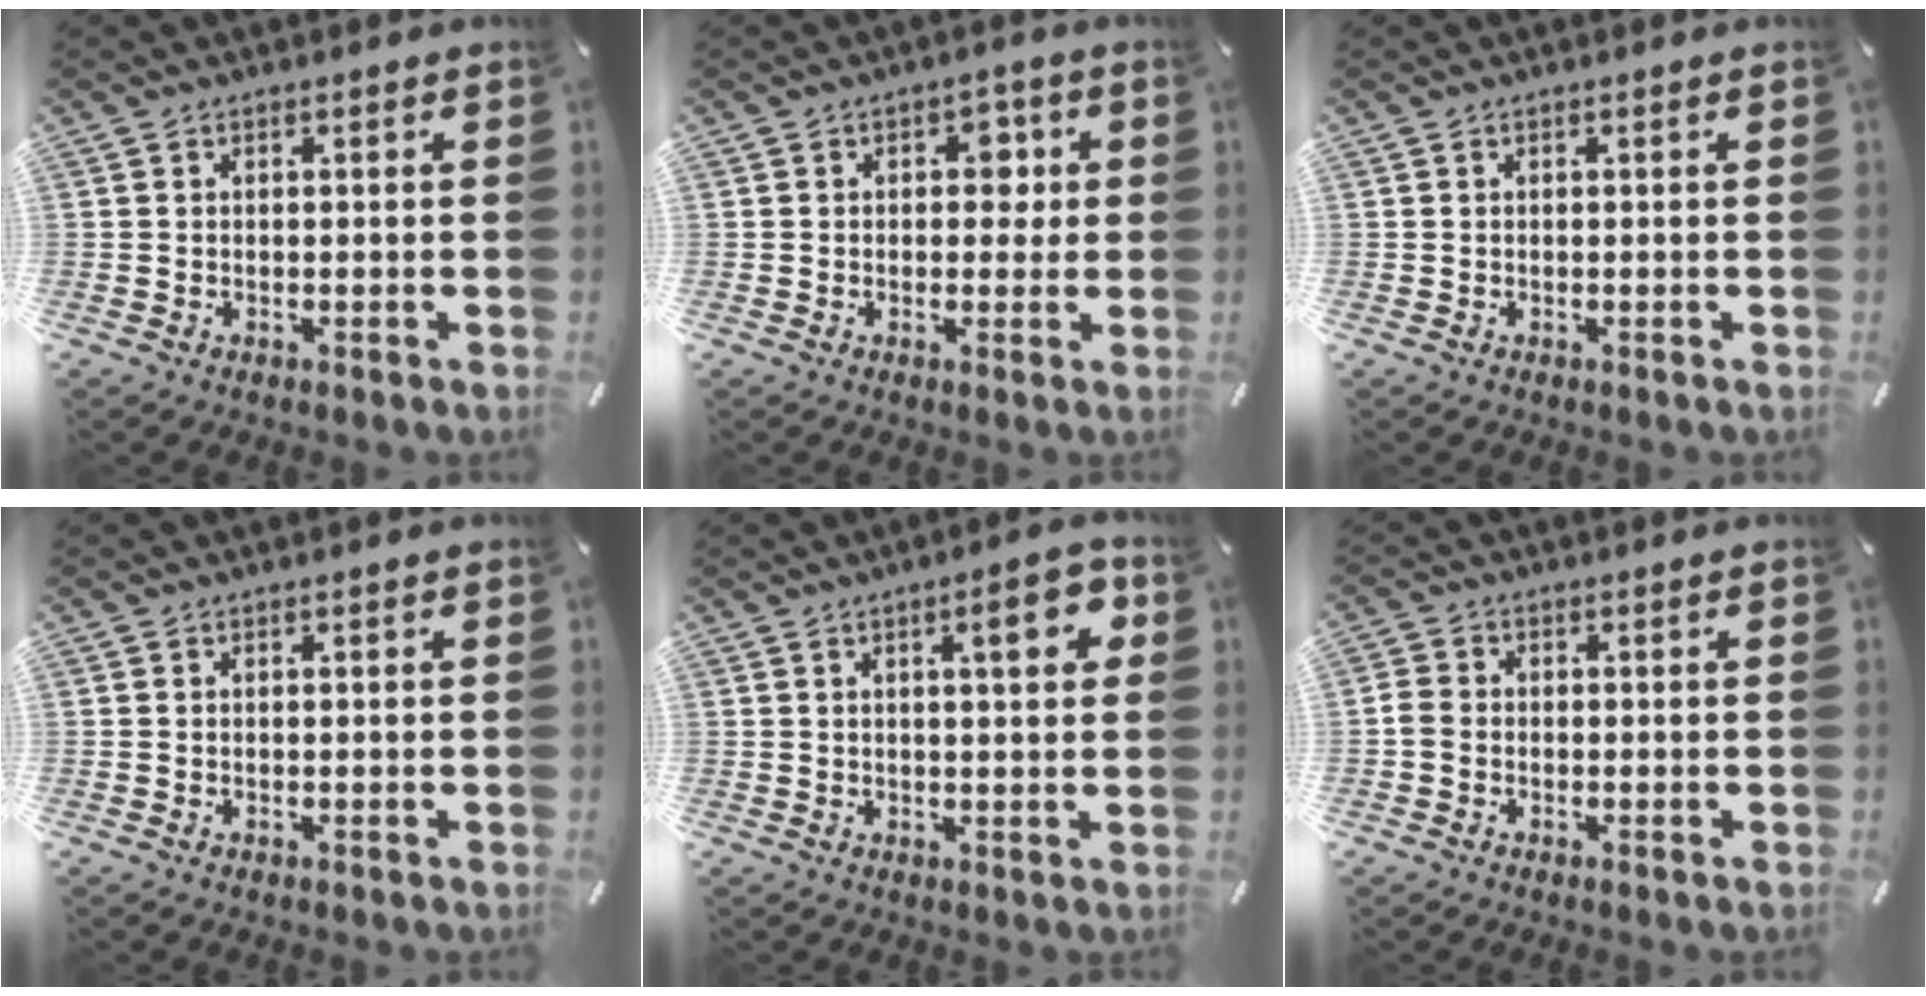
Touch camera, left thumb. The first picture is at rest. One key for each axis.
{"total": 4.8, "fx": 0.6, "fy": 3.4, "fz": 3.4, "tx": -0.022, "ty": -0.008, "tz": -0.004}
{"total": 0.0}
{"total": 0.0}
{"total": 7.6, "fx": 3.0, "fy": 2.0, "fz": 6.7, "tx": -0.093, "ty": -0.007, "tz": 0.040}
{"total": 2.2, "fx": -0.7, "fy": 1.8, "fz": 1.1, "tx": -0.025, "ty": 0.003, "tz": -0.016}